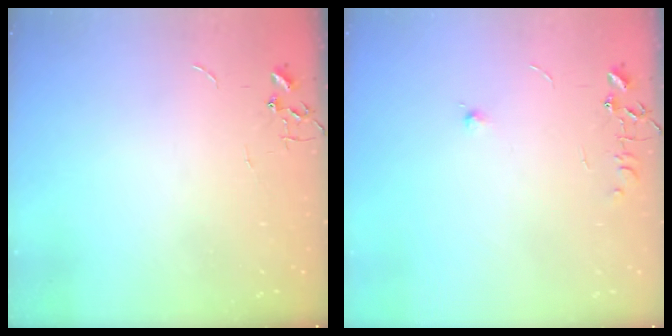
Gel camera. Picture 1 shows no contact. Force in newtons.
{"total": 5.6, "press": 5.5, "slide": 0.5}